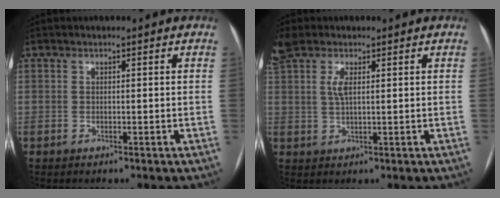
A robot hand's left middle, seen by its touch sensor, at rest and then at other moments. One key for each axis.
{"total": 4.9, "fx": 2.4, "fy": 1.8, "fz": 3.9, "tx": -0.105, "ty": 0.014, "tz": 0.051}